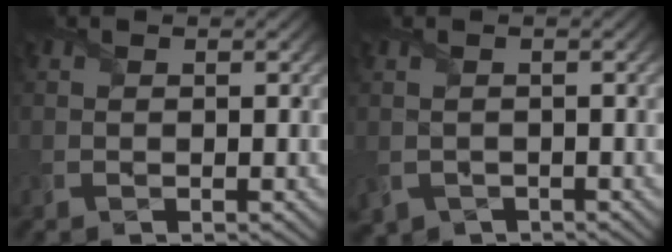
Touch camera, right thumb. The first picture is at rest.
{"total": 1.4, "force": [-0.7, 1.2, 0.4], "torque": [-0.026, -0.011, -0.012]}